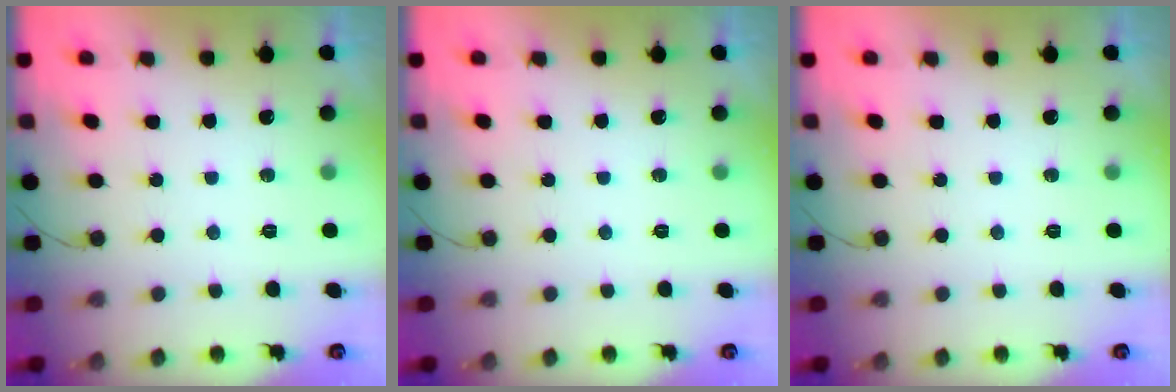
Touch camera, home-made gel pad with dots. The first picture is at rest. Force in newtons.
{"total": 0.0}
{"total": 0.0}